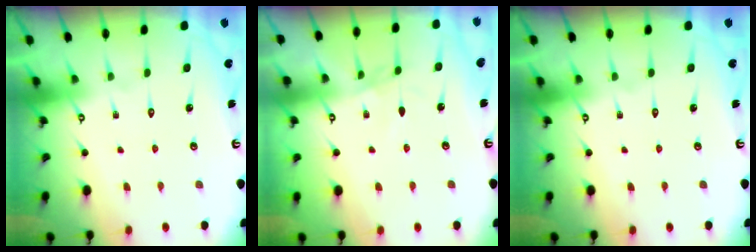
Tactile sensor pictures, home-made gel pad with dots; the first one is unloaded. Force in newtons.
{"total": 2.3, "press": 2.3, "slide": 0.4}
{"total": 0.0}